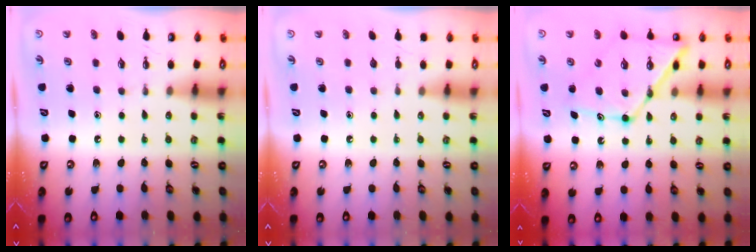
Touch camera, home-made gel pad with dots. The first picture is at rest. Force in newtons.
{"total": 0.0}
{"total": 15.0, "press": 15.0, "slide": 1.3}